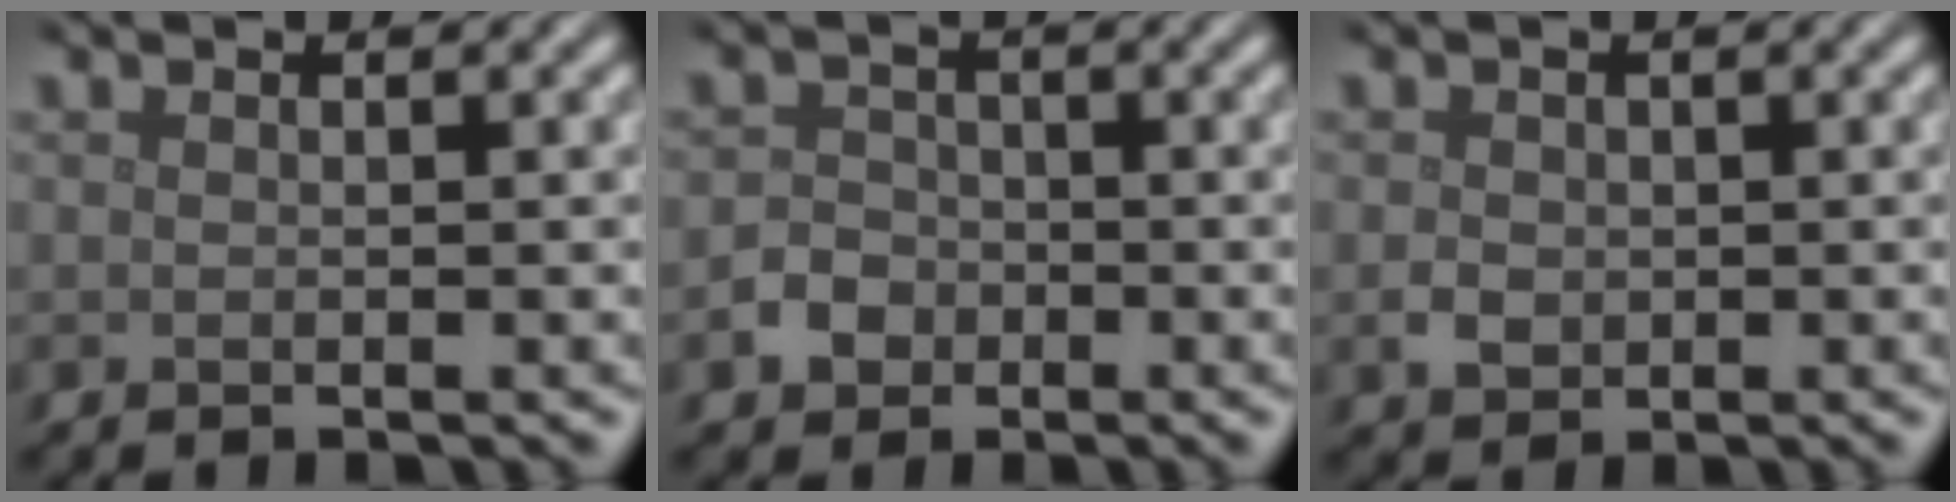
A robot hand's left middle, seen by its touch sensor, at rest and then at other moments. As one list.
[{"total": 2.5, "force": [-1.1, 2.2, 0.8], "torque": [-0.003, 0.001, -0.025]}, {"total": 1.7, "force": [-0.2, 1.5, 0.7], "torque": [-0.011, -0.004, -0.006]}]